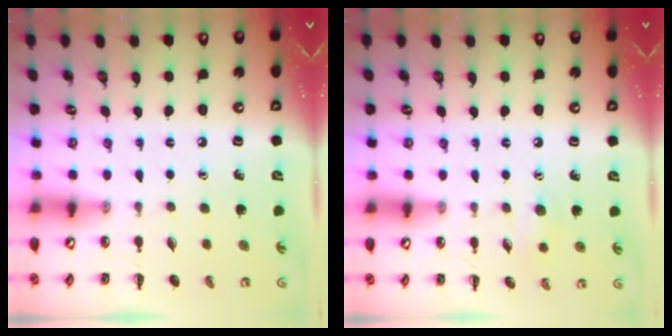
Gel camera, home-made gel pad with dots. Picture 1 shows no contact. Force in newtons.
{"total": 6.0, "press": 5.8, "slide": 1.5}